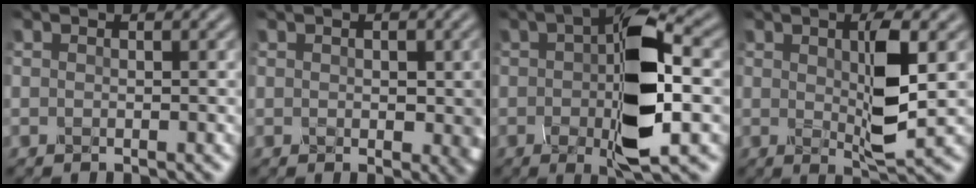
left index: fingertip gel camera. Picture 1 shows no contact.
{"total": 2.8, "force": [0.3, 1.8, 2.1], "torque": [-0.026, -0.007, 0.005]}
{"total": 9.7, "force": [-0.6, 3.7, 9.0], "torque": [-0.153, 0.002, -0.014]}
{"total": 5.1, "force": [0.7, 1.2, 4.9], "torque": [-0.089, -0.006, 0.014]}